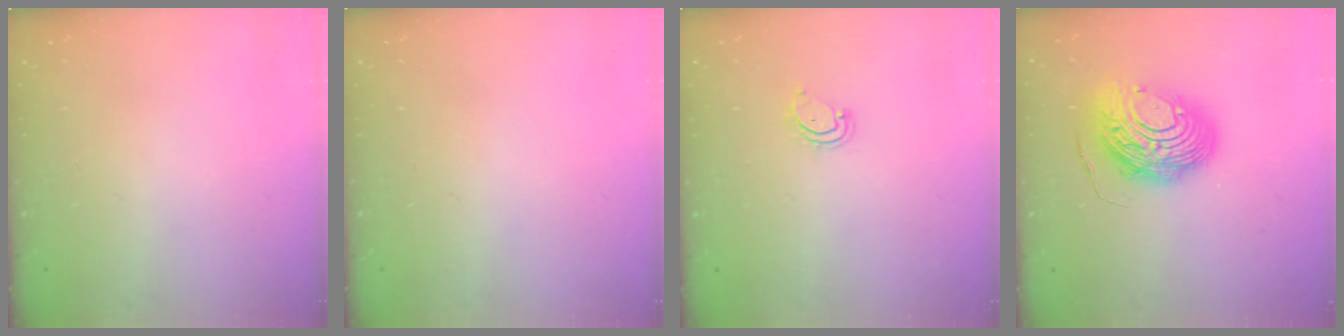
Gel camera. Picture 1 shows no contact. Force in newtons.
{"total": 0.0}
{"total": 2.9, "press": 2.9, "slide": 0.3}
{"total": 13.7, "press": 13.6, "slide": 1.4}